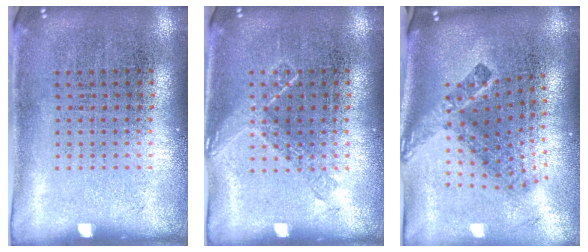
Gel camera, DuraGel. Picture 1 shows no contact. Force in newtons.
{"total": 1.8, "press": 1.8, "slide": 0.4}
{"total": 2.4, "press": 1.5, "slide": 1.9}